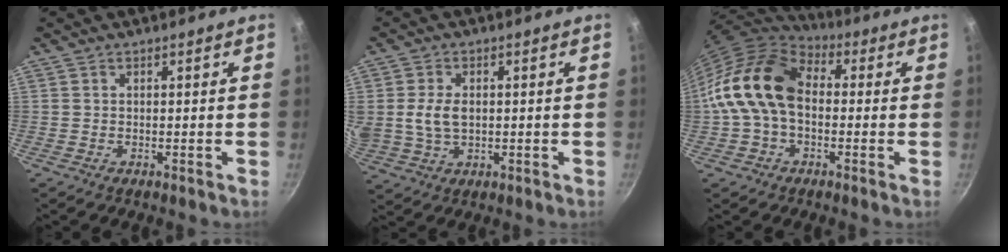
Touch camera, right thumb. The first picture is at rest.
{"total": 6.5, "force": [0.6, 4.4, 4.8], "torque": [-0.087, -0.001, 0.016]}
{"total": 15.6, "force": [0.0, 10.7, 11.3], "torque": [-0.190, 0.037, -0.017]}